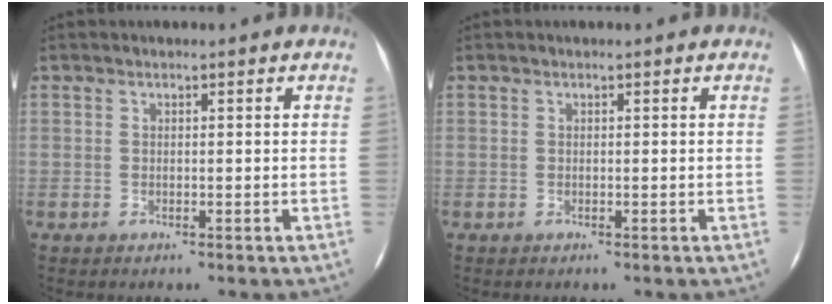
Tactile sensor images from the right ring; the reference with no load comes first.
{"total": 0.0}